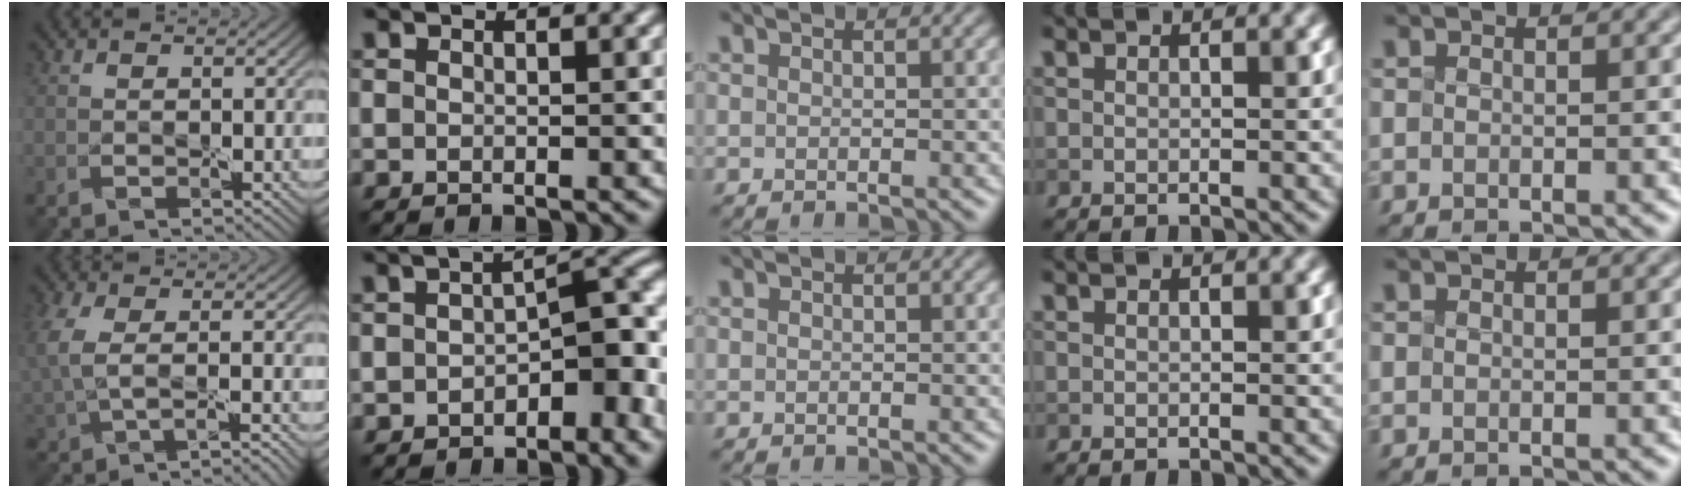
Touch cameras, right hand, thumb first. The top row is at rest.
{"thumb": {"total": 3.7, "force": [-0.3, 1.4, 3.4], "torque": [-0.098, -0.006, -0.004]}, "index": {"total": 6.0, "force": [-2.4, 3.0, 4.6], "torque": [-0.043, 0.014, -0.044]}}